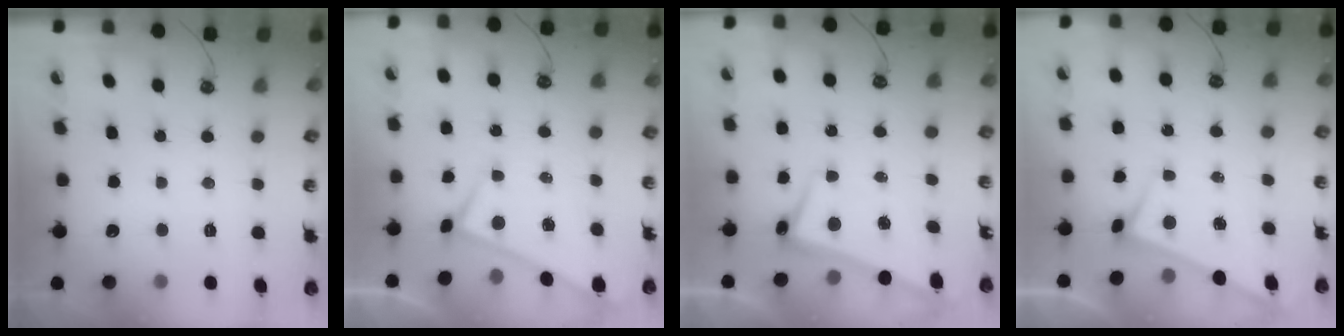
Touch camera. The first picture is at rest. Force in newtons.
{"total": 0.0}
{"total": 2.6, "press": 2.6, "slide": 0.3}
{"total": 3.3, "press": 3.3, "slide": 0.2}